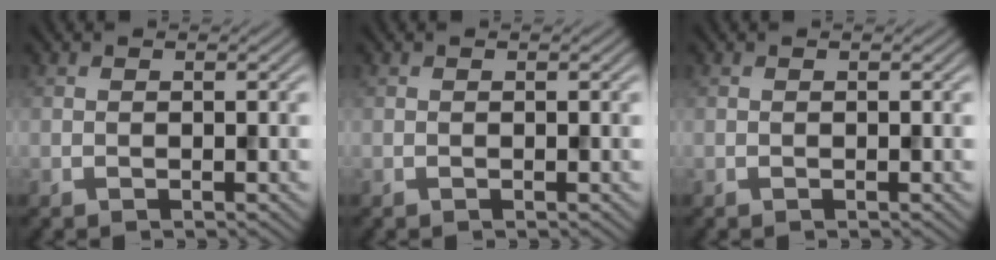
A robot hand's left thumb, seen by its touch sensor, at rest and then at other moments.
{"total": 0.0}
{"total": 0.0}